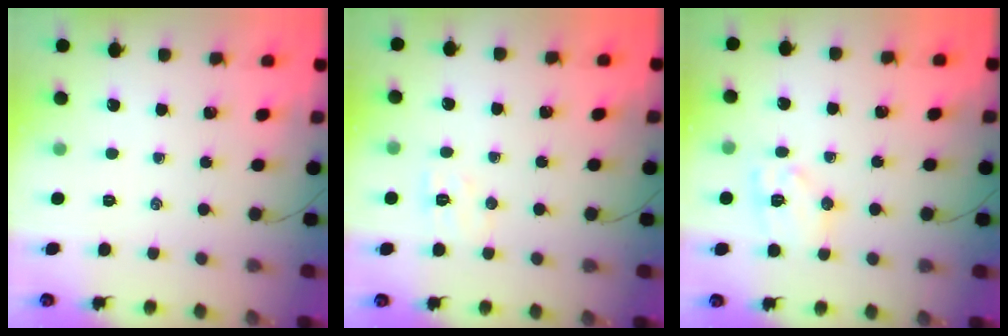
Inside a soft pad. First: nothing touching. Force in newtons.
{"total": 6.3, "press": 6.2, "slide": 1.4}
{"total": 10.5, "press": 10.5, "slide": 0.4}